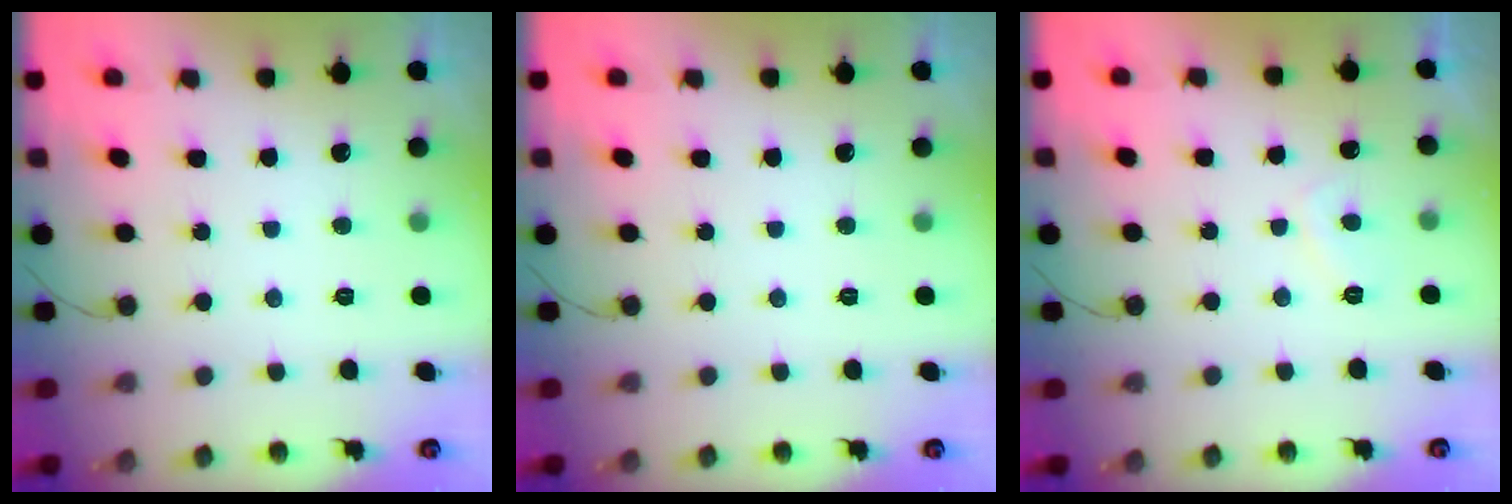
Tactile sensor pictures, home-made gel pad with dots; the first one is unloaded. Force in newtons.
{"total": 0.0}
{"total": 2.7, "press": 2.5, "slide": 0.9}